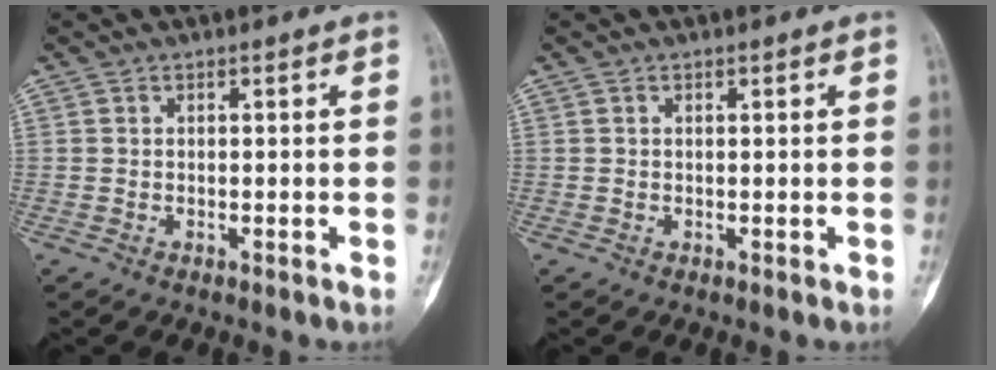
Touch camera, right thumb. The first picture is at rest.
{"total": 0.0}